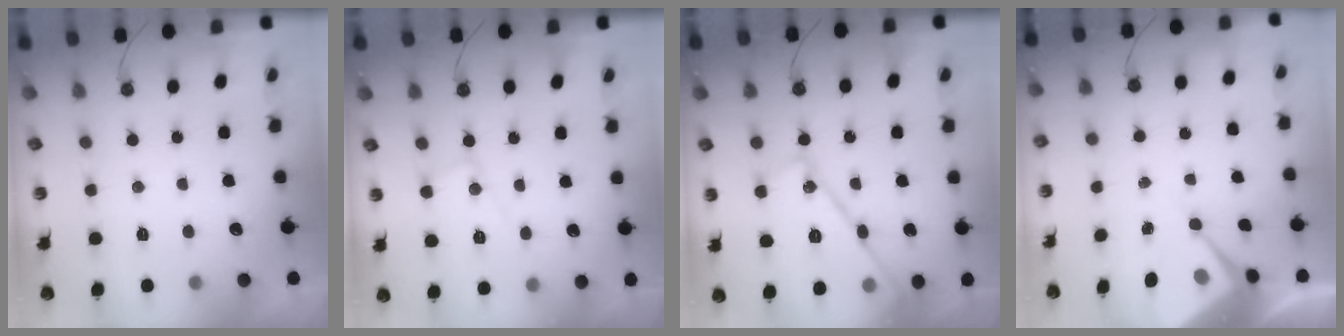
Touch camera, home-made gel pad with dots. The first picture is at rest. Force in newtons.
{"total": 7.9, "press": 7.9, "slide": 0.6}
{"total": 17.2, "press": 17.2, "slide": 1.7}
{"total": 7.6, "press": 7.6, "slide": 0.8}